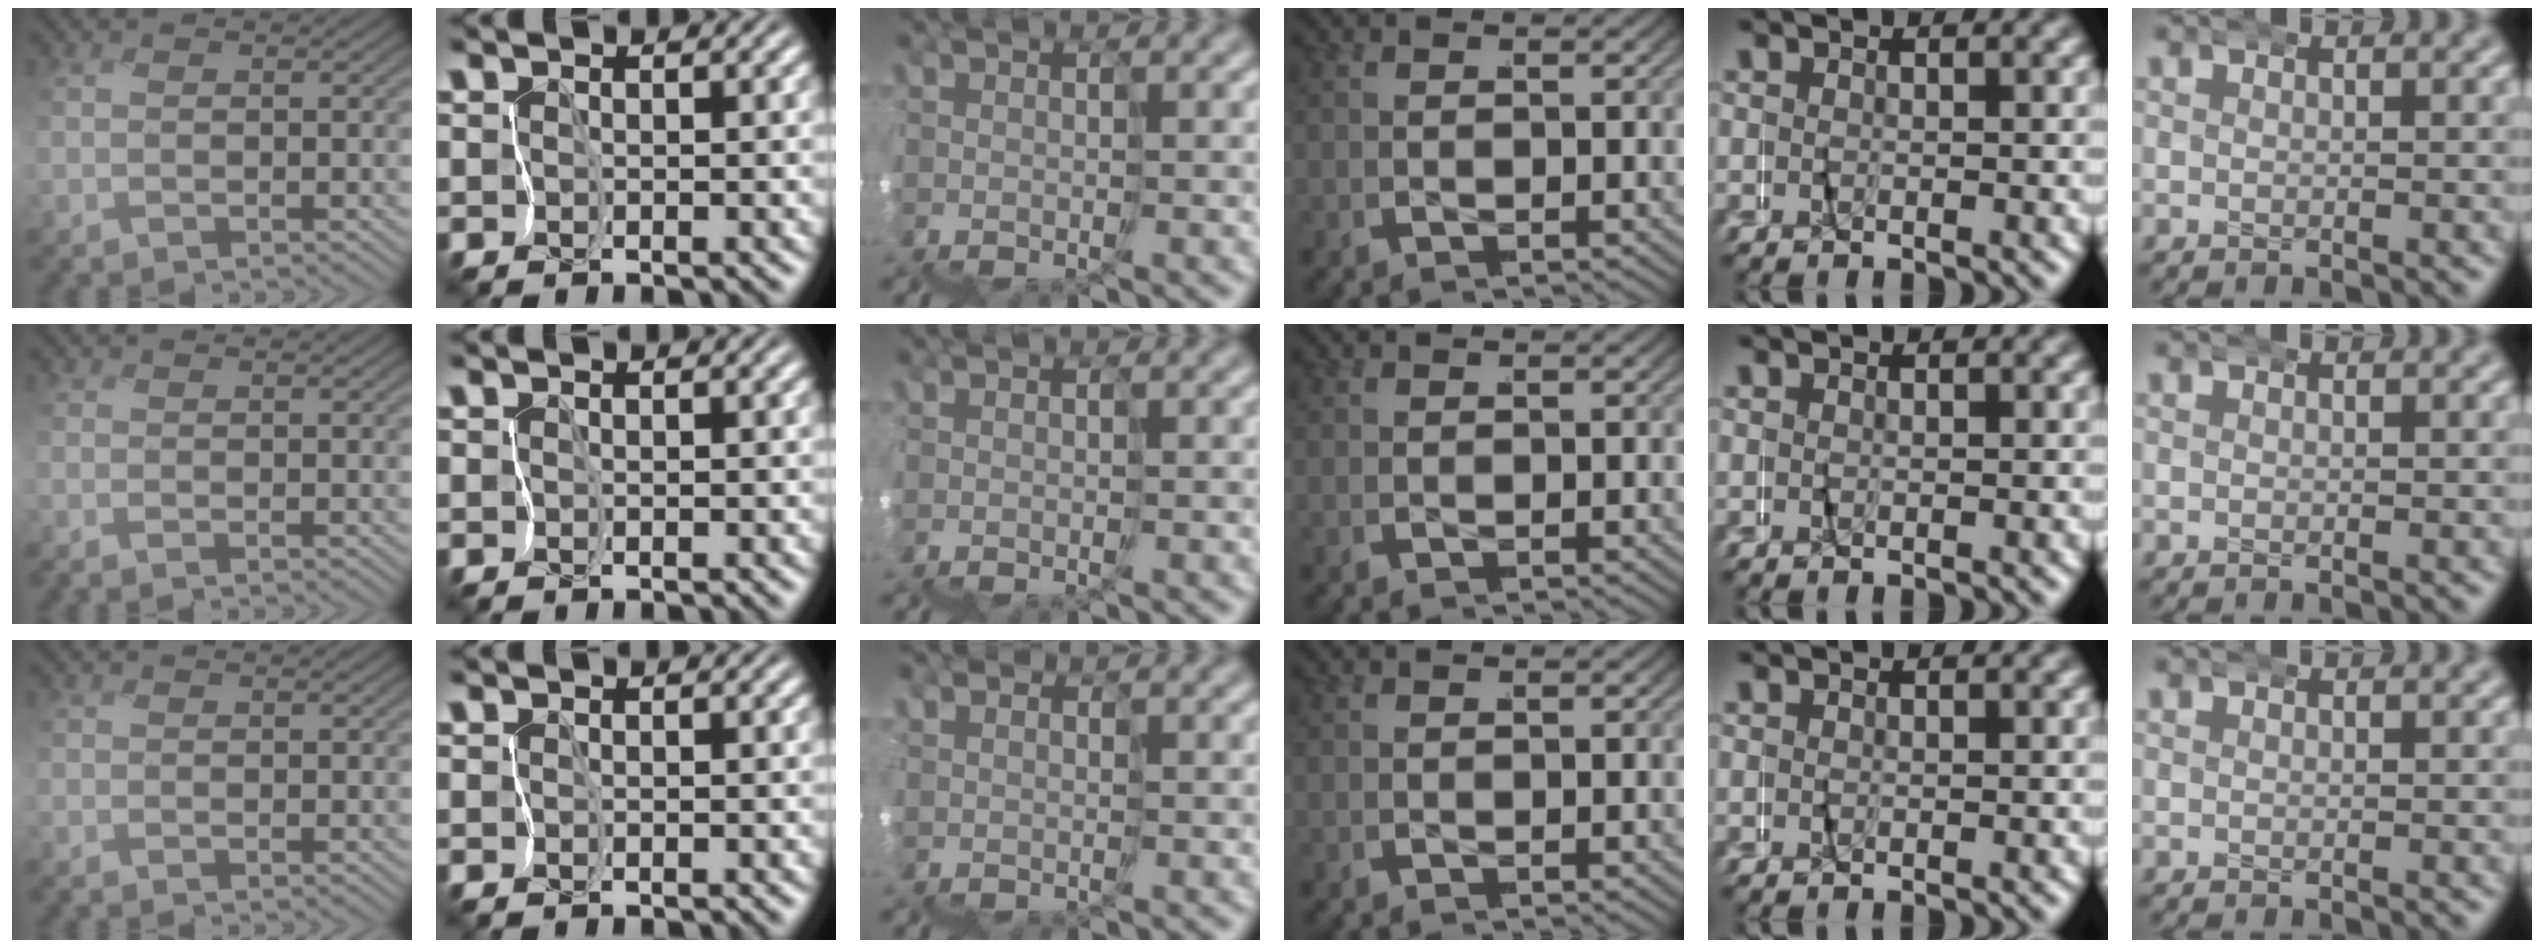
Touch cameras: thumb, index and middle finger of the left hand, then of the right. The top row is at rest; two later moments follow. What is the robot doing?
{"motion": "wrap", "object": "netting"}